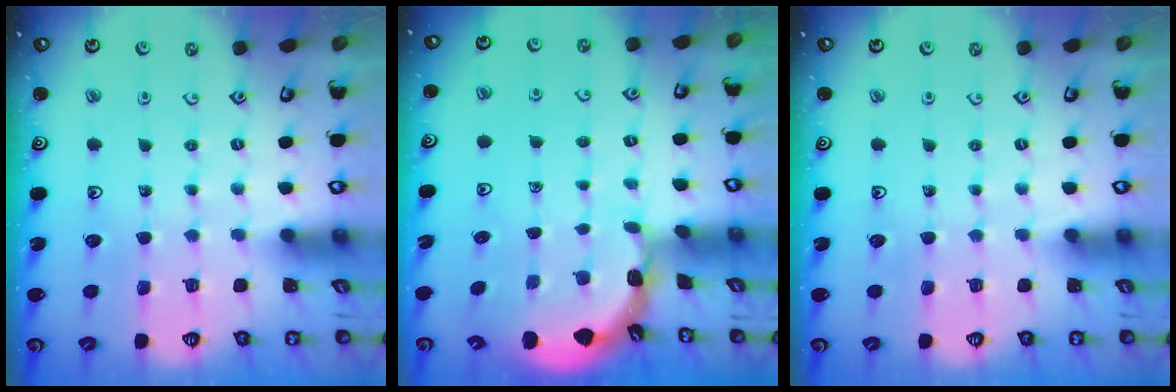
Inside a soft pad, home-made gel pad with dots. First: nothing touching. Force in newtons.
{"total": 1.8, "press": 1.8, "slide": 0.1}
{"total": 0.0}